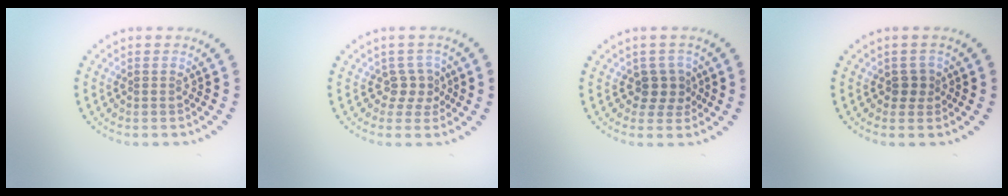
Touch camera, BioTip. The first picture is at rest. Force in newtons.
{"total": 2.1, "press": 1.6, "slide": 1.4}
{"total": 2.3, "press": 1.9, "slide": 1.4}
{"total": 1.3, "press": 1.1, "slide": 0.8}